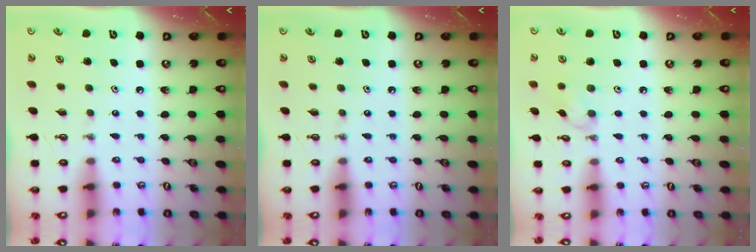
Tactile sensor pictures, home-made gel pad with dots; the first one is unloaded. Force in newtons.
{"total": 0.0}
{"total": 6.7, "press": 5.9, "slide": 3.2}